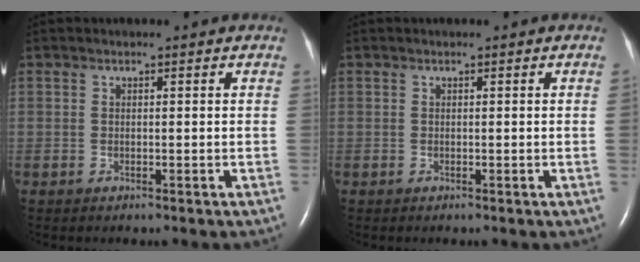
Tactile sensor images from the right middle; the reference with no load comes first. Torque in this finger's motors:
{"motor_torque": [0.36, -0.36, -0.71, -0.21]}